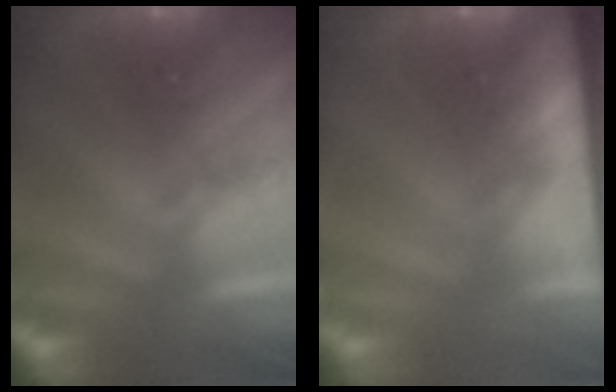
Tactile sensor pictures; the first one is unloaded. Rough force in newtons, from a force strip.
{"total": 10.0}